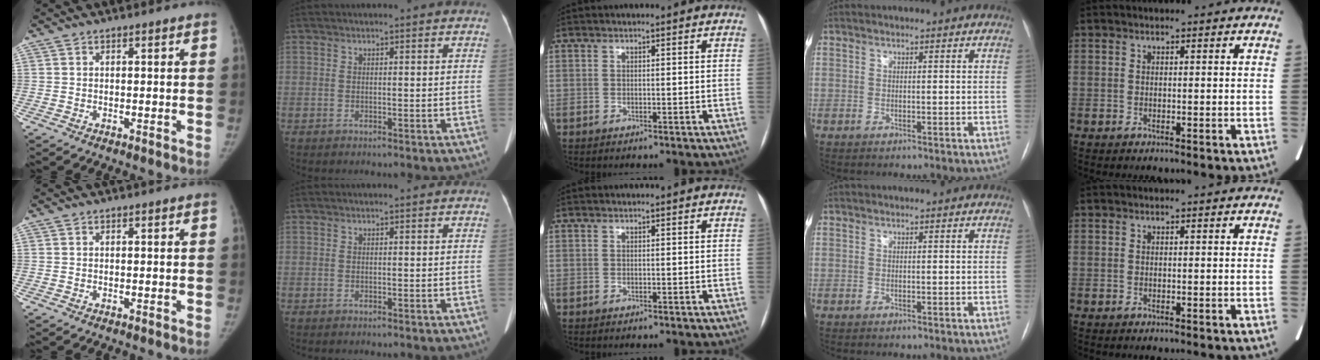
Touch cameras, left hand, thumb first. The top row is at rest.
{}